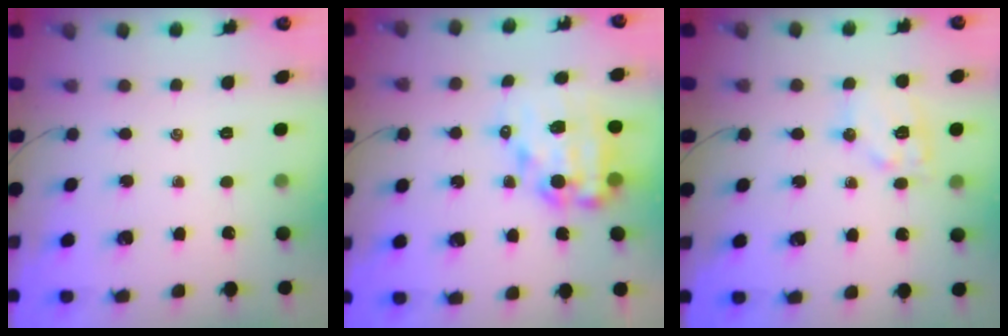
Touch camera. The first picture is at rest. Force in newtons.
{"total": 11.8, "press": 11.4, "slide": 3.0}
{"total": 11.9, "press": 11.9, "slide": 0.9}